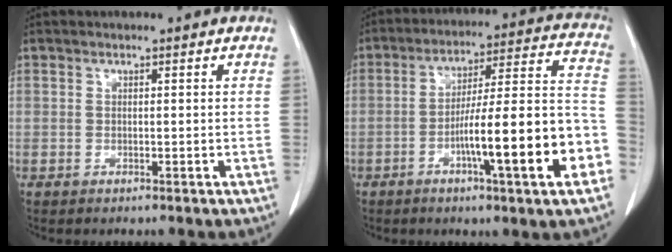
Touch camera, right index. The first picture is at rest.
{"total": 18.3, "force": [-6.4, 0.8, 17.1], "torque": [-0.219, 0.017, -0.095]}